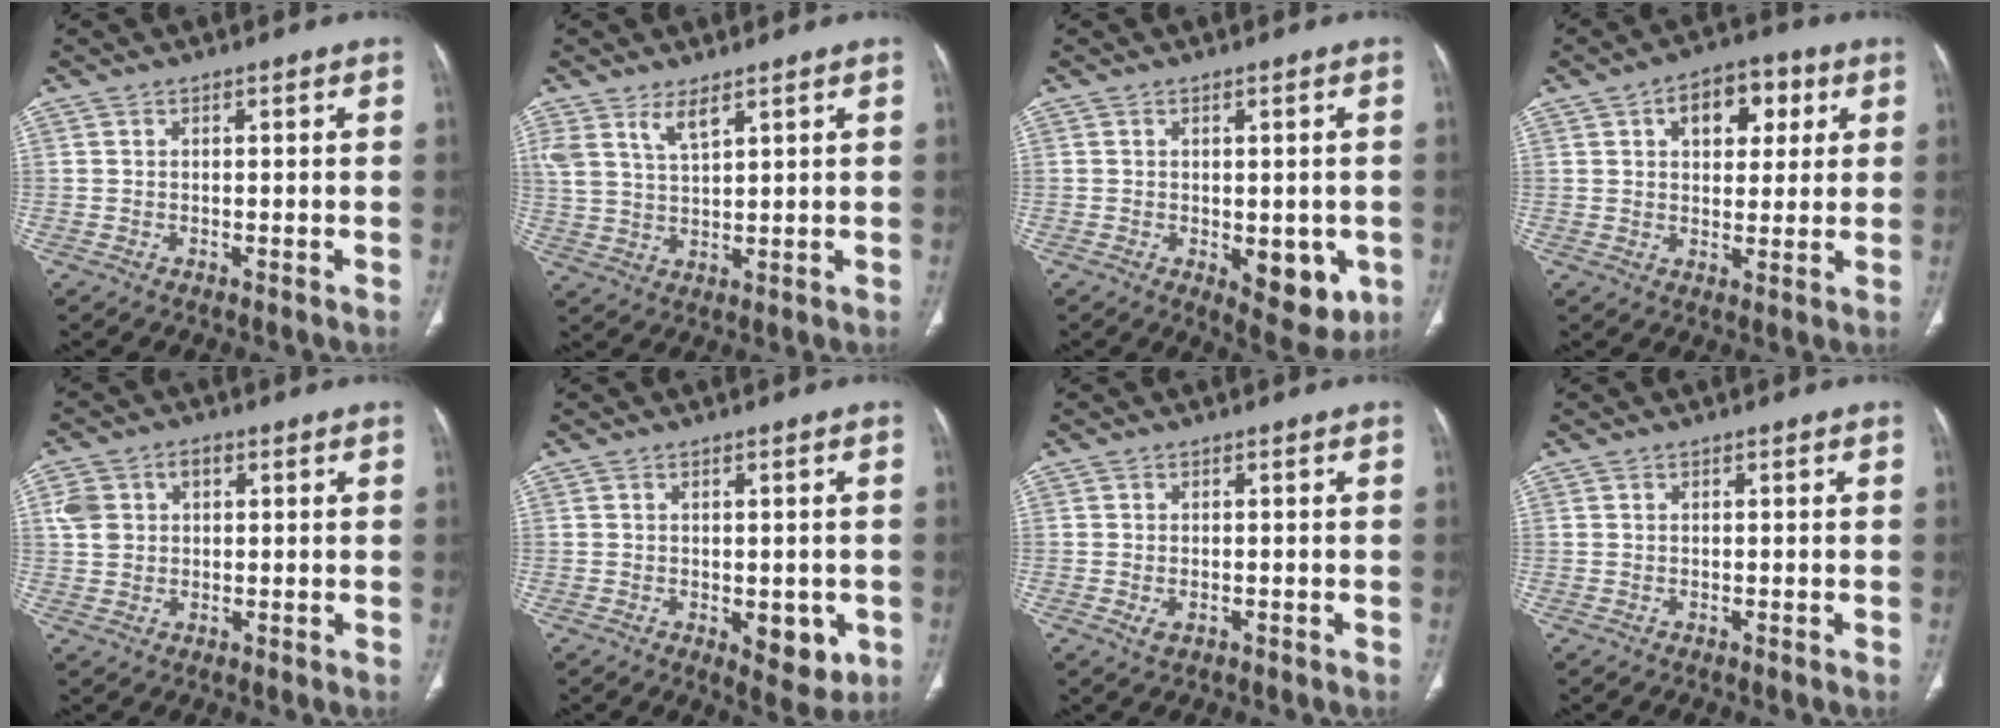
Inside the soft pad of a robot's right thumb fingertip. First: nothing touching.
{"total": 5.5, "force": [3.6, 1.9, 3.6], "torque": [-0.074, -0.018, 0.079]}
{"total": 8.9, "force": [-2.3, 4.4, 7.3], "torque": [-0.063, -0.010, -0.016]}
{"total": 10.6, "force": [3.9, 6.5, 7.4], "torque": [-0.066, 0.004, 0.054]}
{"total": 6.2, "force": [1.7, 4.8, 3.6], "torque": [-0.061, 0.011, 0.034]}
{"total": 6.6, "force": [-1.7, 3.4, 5.4], "torque": [-0.047, -0.009, -0.011]}
{"total": 1.8, "force": [-0.6, 1.0, 1.3], "torque": [-0.026, 0.001, -0.005]}
{"total": 0.0}